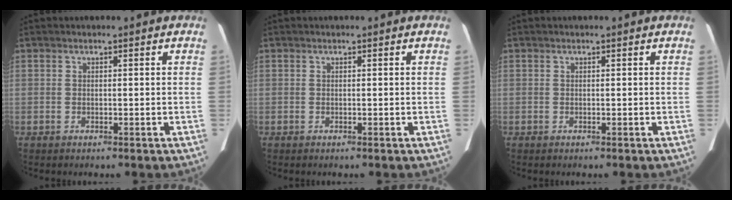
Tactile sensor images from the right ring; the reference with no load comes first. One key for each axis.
{"total": 0.0}
{"total": 0.0}